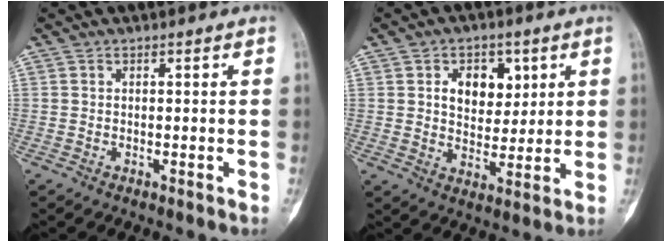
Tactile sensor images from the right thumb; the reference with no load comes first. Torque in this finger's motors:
{"motor_torque": [0.01, 0.07, 0.27, -0.21, 0.03]}